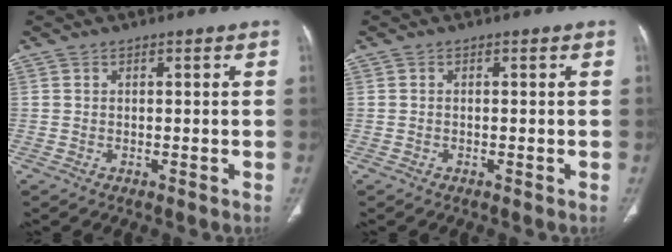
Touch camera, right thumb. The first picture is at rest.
{"total": 0.0}